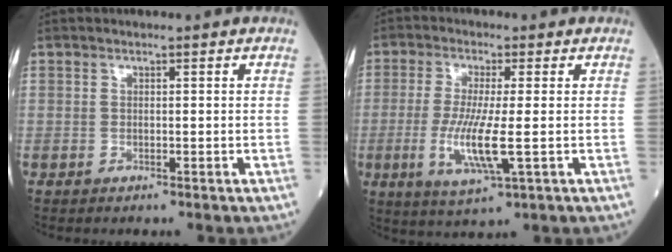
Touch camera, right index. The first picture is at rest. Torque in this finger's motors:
{"motor_torque": [0.31, -0.12, 0.24, 0.15]}